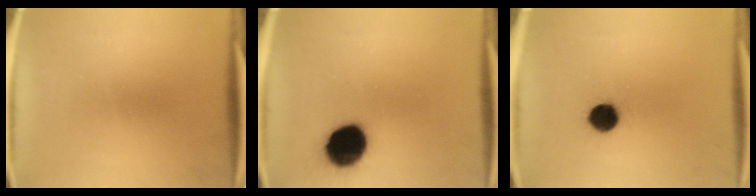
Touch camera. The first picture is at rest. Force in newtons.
{"total": 14.1}
{"total": 6.8}